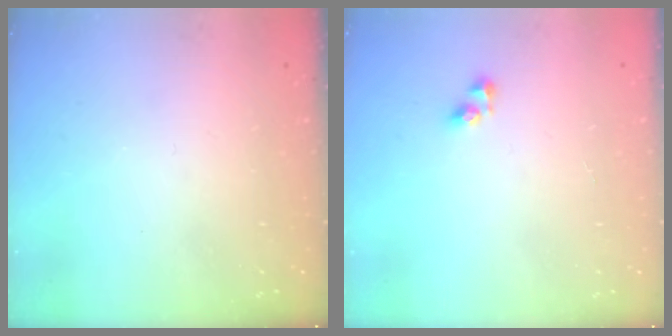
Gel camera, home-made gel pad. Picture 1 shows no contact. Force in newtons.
{"total": 4.4, "press": 4.4, "slide": 0.1}